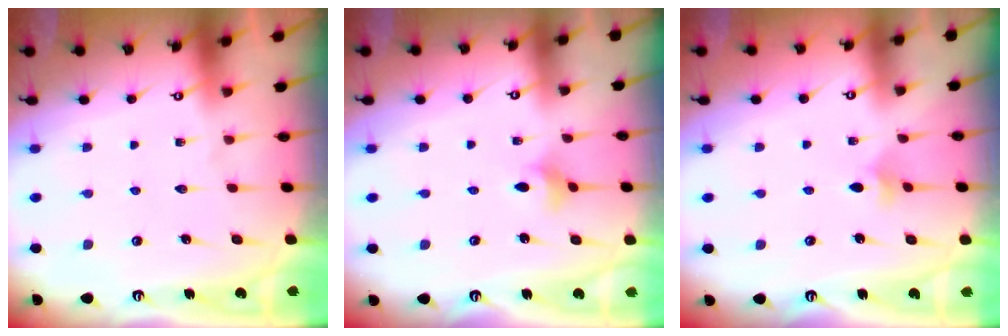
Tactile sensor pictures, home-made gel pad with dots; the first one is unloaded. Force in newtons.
{"total": 3.0, "press": 2.9, "slide": 0.6}
{"total": 3.3, "press": 3.2, "slide": 0.8}